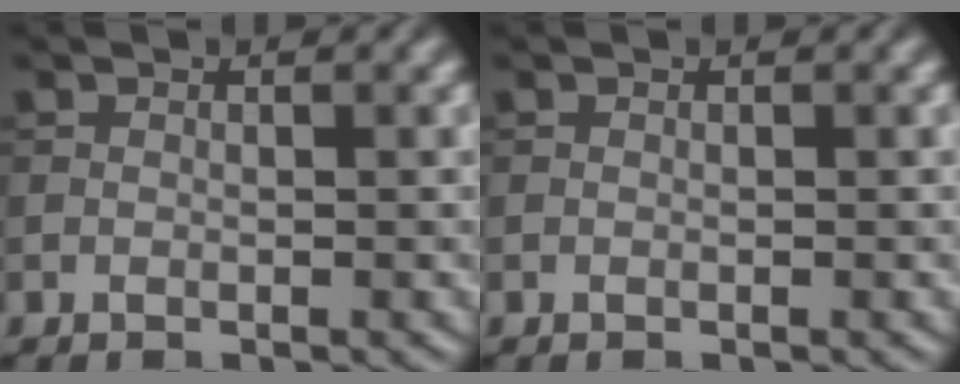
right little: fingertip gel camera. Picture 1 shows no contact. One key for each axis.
{"total": 0.0}